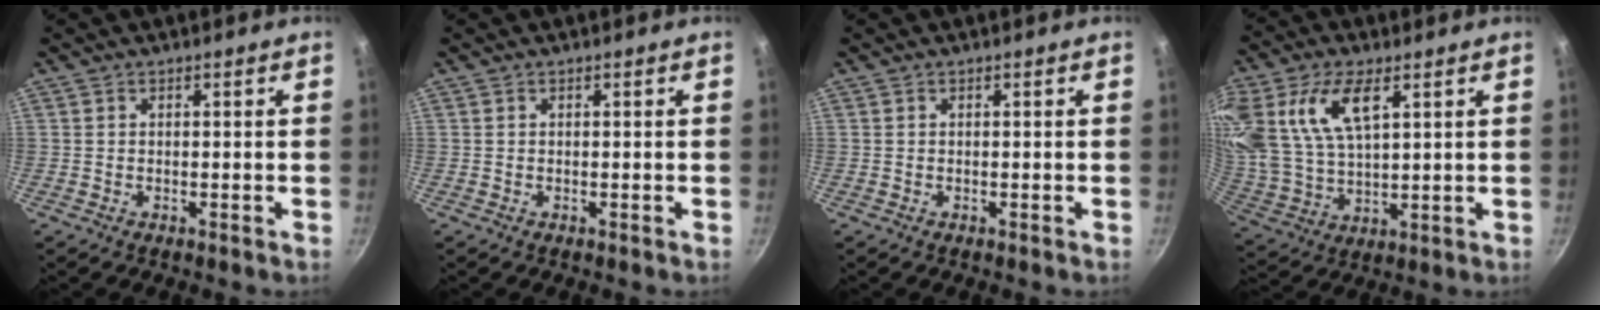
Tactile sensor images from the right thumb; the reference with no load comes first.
{"total": 0.0}
{"total": 0.0}
{"total": 18.3, "force": [7.5, 9.7, 13.5], "torque": [-0.280, -0.005, 0.156]}